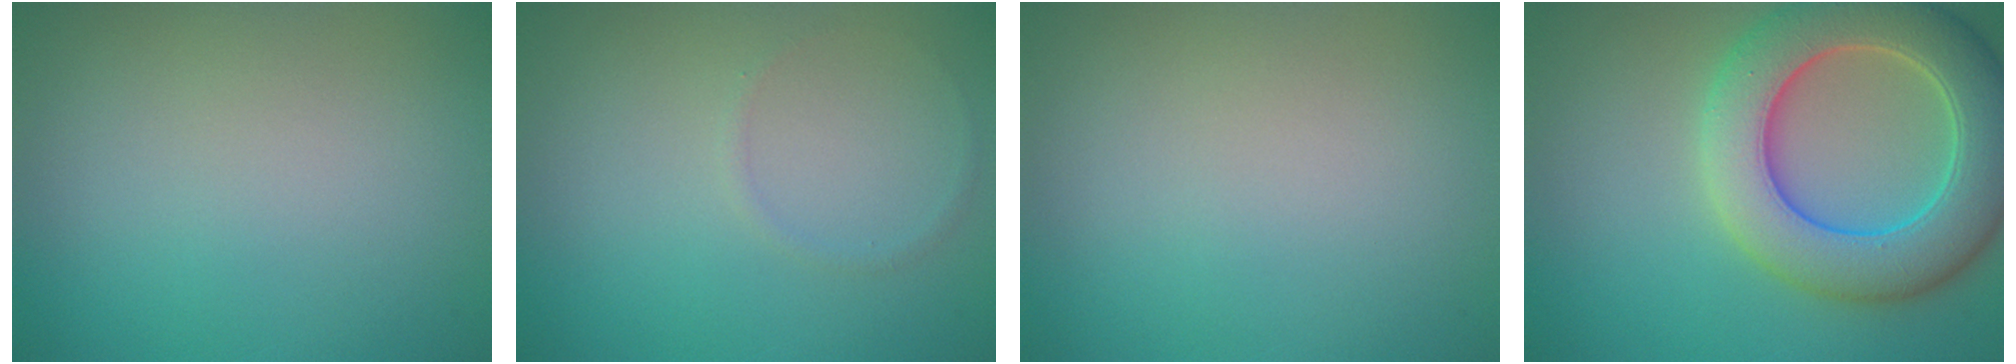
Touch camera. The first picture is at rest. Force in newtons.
{"total": 0.6, "press": 0.6, "slide": 0.1}
{"total": 0.0}
{"total": 8.9, "press": 8.9, "slide": 0.3}